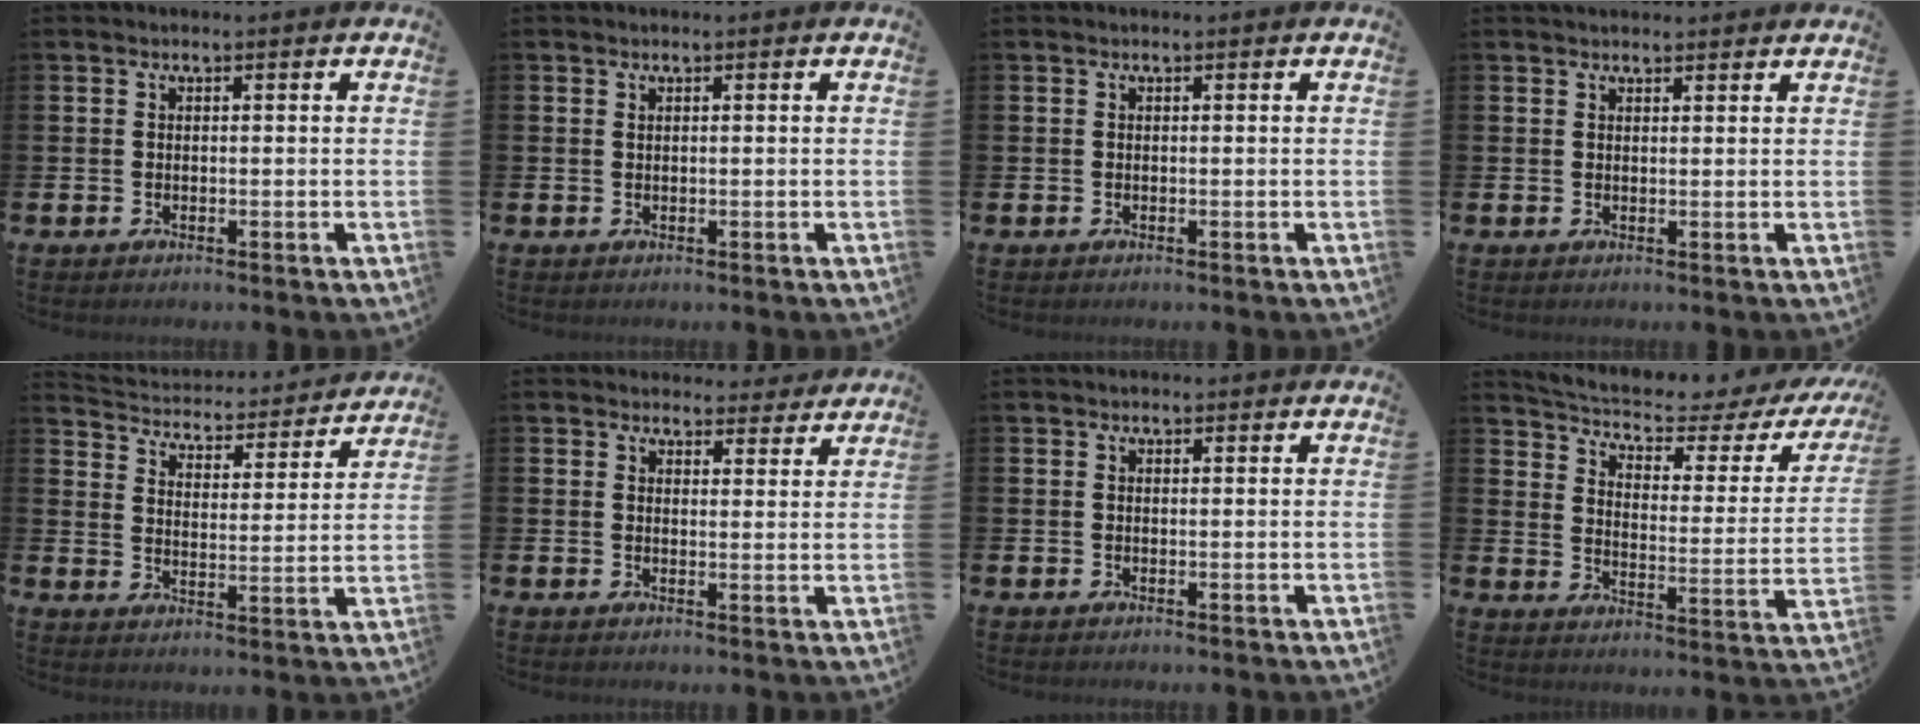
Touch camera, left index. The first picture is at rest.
{"total": 0.5, "force": [0.4, 0.0, 0.3], "torque": [-0.001, -0.001, 0.008]}
{"total": 0.0}
{"total": 1.7, "force": [1.6, 0.5, 0.1], "torque": [0.007, -0.005, 0.028]}
{"total": 4.0, "force": [3.9, 1.1, 0.4], "torque": [-0.034, -0.040, 0.058]}
{"total": 3.7, "force": [3.5, 1.1, 0.0], "torque": [0.004, -0.021, 0.062]}
{"total": 0.6, "force": [0.5, 0.4, 0.1], "torque": [0.009, 0.000, 0.007]}
{"total": 5.1, "force": [4.6, 1.1, 2.1], "torque": [-0.067, -0.036, 0.070]}